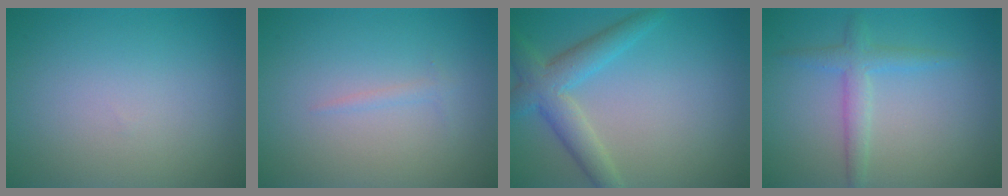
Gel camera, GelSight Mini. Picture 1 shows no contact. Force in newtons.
{"total": 0.7, "press": 0.7, "slide": 0.0}
{"total": 4.2, "press": 4.2, "slide": 0.2}
{"total": 2.4, "press": 2.4, "slide": 0.2}